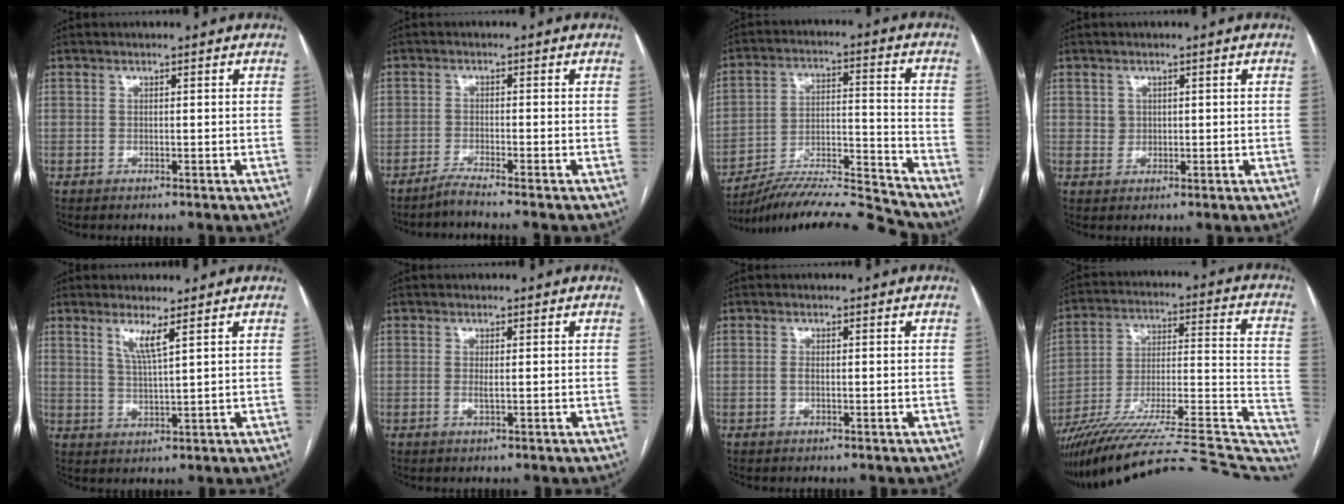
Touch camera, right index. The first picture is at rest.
{"total": 2.9, "force": [-2.5, -1.1, 0.9], "torque": [-0.016, -0.004, -0.048]}
{"total": 14.9, "force": [-14.4, -1.2, 3.9], "torque": [-0.064, 0.027, -0.250]}
{"total": 1.5, "force": [0.5, 1.4, 0.2], "torque": [0.003, 0.000, 0.006]}
{"total": 3.7, "force": [2.2, -0.3, 3.0], "torque": [-0.062, -0.011, 0.045]}
{"total": 0.7, "force": [-0.2, 0.0, 0.7], "torque": [-0.017, -0.002, -0.002]}
{"total": 0.8, "force": [-0.1, 0.3, 0.7], "torque": [-0.017, 0.001, 0.000]}
{"total": 35.7, "force": [-31.1, 3.8, 17.1], "torque": [-0.189, -0.018, -0.442]}